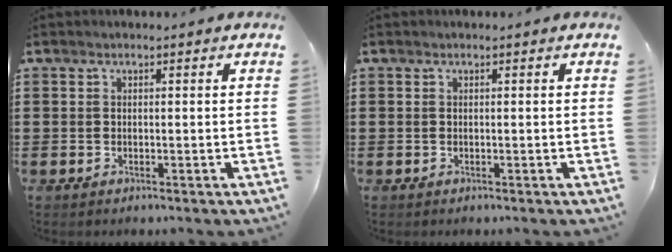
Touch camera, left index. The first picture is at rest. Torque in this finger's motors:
{"motor_torque": [0.00, 0.00, 0.00, 0.00]}